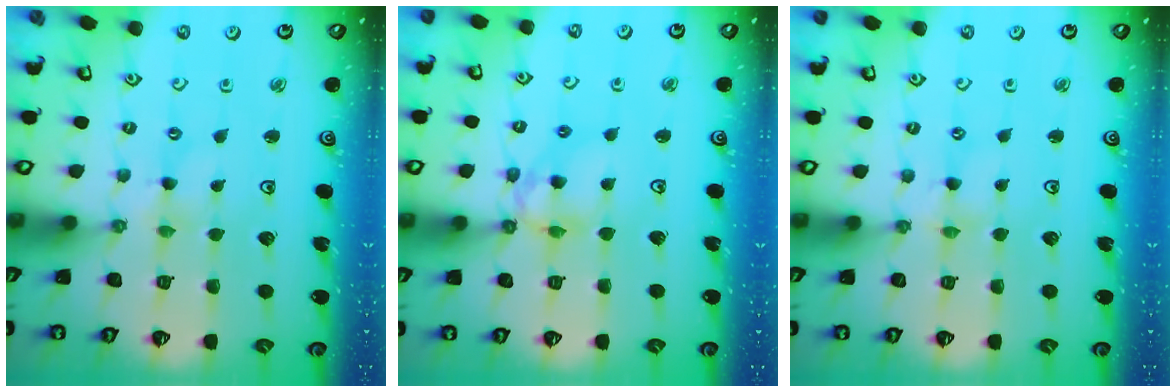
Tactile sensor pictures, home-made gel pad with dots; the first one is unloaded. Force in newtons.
{"total": 9.8, "press": 9.8, "slide": 0.8}
{"total": 0.0}